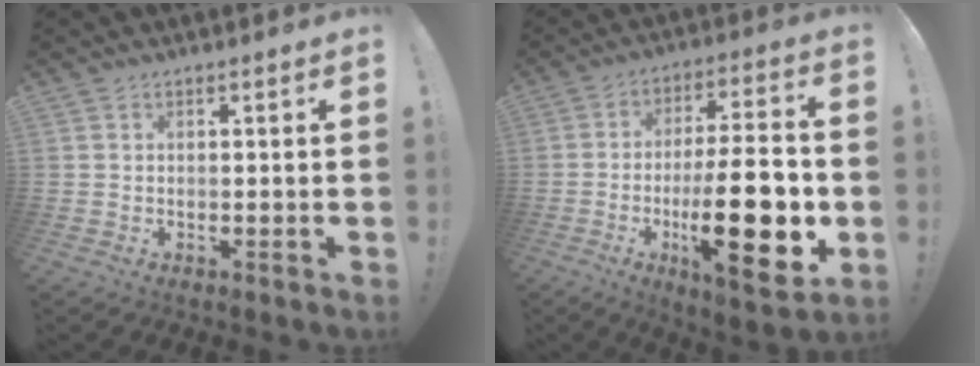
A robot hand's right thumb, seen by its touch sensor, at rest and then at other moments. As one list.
[{"total": 24.2, "force": [-5.3, 7.5, 22.4], "torque": [-0.360, 0.011, -0.076]}]